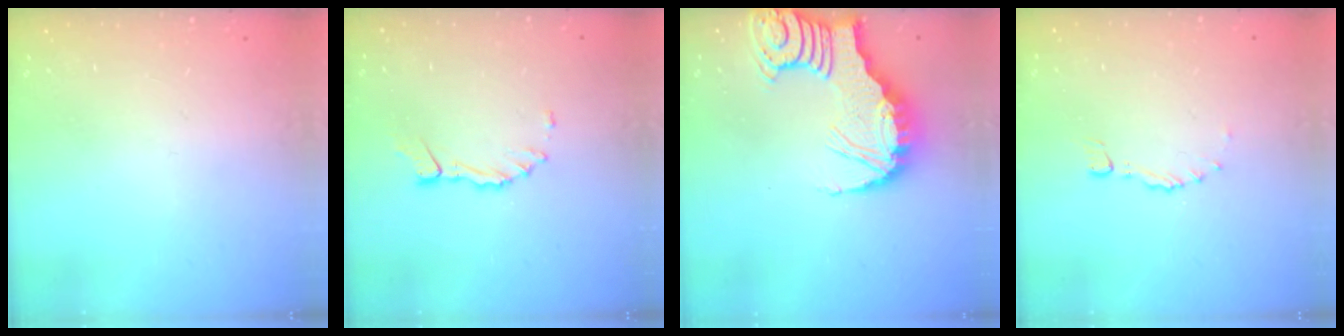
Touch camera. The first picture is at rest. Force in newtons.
{"total": 2.4, "press": 2.4, "slide": 0.3}
{"total": 10.6, "press": 10.6, "slide": 1.2}
{"total": 0.0}